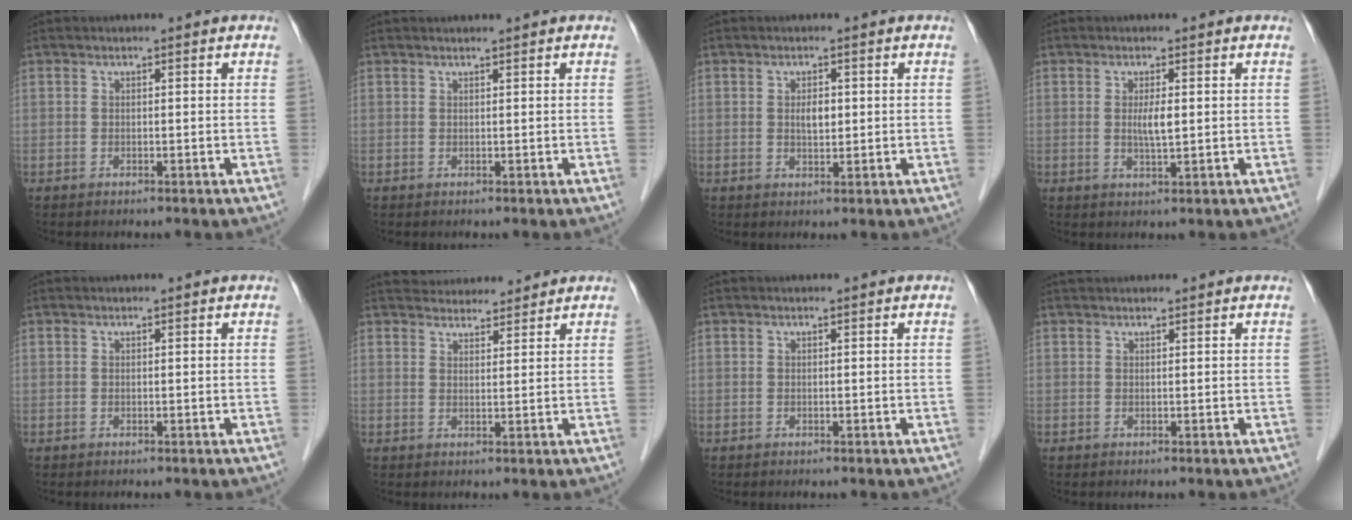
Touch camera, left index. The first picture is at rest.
{"total": 0.8, "force": [0.8, -0.1, 0.3], "torque": [-0.005, 0.006, 0.016]}
{"total": 2.2, "force": [0.4, 1.1, 1.8], "torque": [-0.033, -0.001, 0.008]}
{"total": 2.5, "force": [0.3, 0.3, 2.5], "torque": [-0.049, -0.004, 0.007]}
{"total": 0.0}
{"total": 7.3, "force": [7.0, 1.4, 1.5], "torque": [-0.020, 0.020, 0.102]}
{"total": 0.0}
{"total": 2.6, "force": [2.4, 0.4, 0.8], "torque": [-0.005, 0.032, 0.041]}